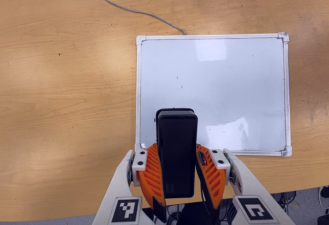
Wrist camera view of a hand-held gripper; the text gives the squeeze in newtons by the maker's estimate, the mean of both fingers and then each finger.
{"total": 5.4, "left": 4.8, "right": 6.1}